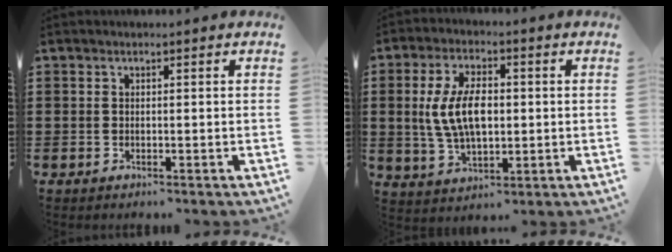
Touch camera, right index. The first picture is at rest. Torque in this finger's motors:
{"motor_torque": [1.38, -0.76, 1.05, 0.21]}